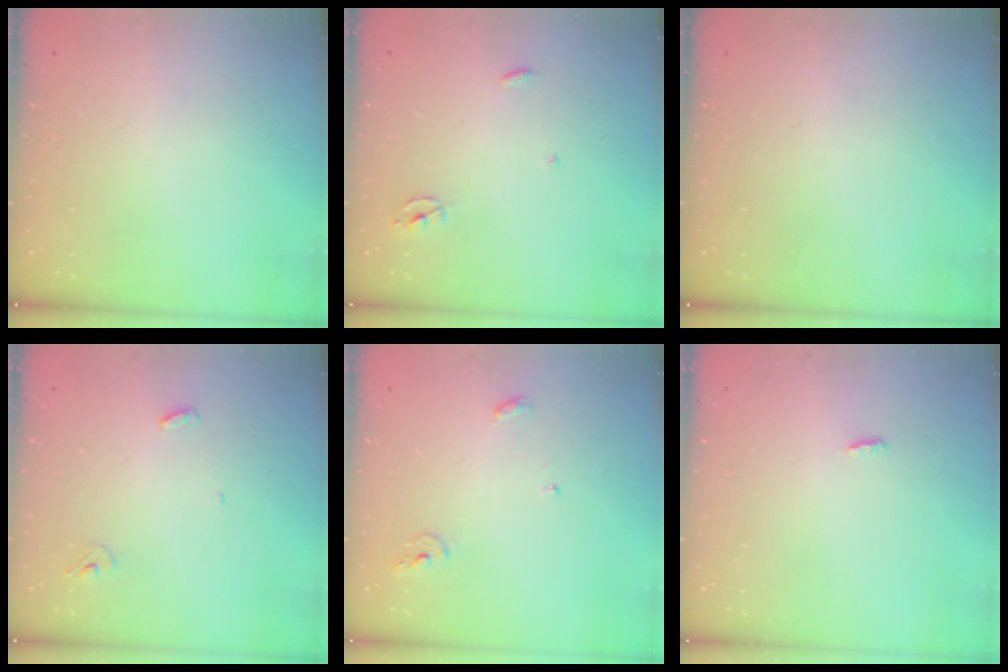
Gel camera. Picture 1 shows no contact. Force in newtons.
{"total": 2.3, "press": 2.3, "slide": 0.1}
{"total": 0.0}
{"total": 3.5, "press": 3.5, "slide": 0.3}
{"total": 5.4, "press": 5.4, "slide": 0.2}
{"total": 2.8, "press": 2.7, "slide": 0.8}